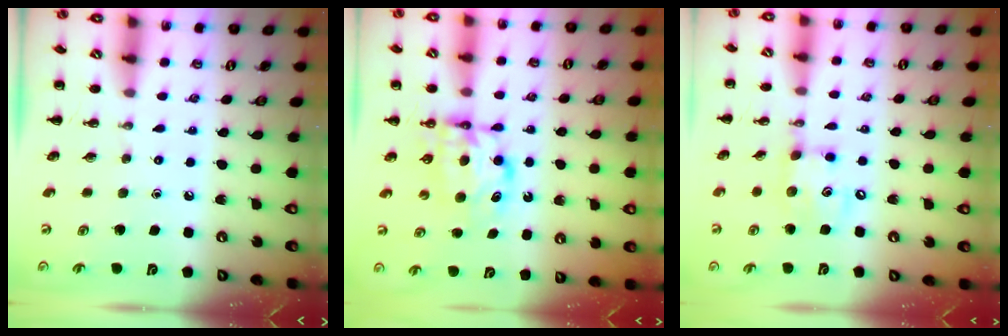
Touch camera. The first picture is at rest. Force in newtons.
{"total": 6.4, "press": 6.4, "slide": 0.3}
{"total": 9.5, "press": 9.4, "slide": 1.4}